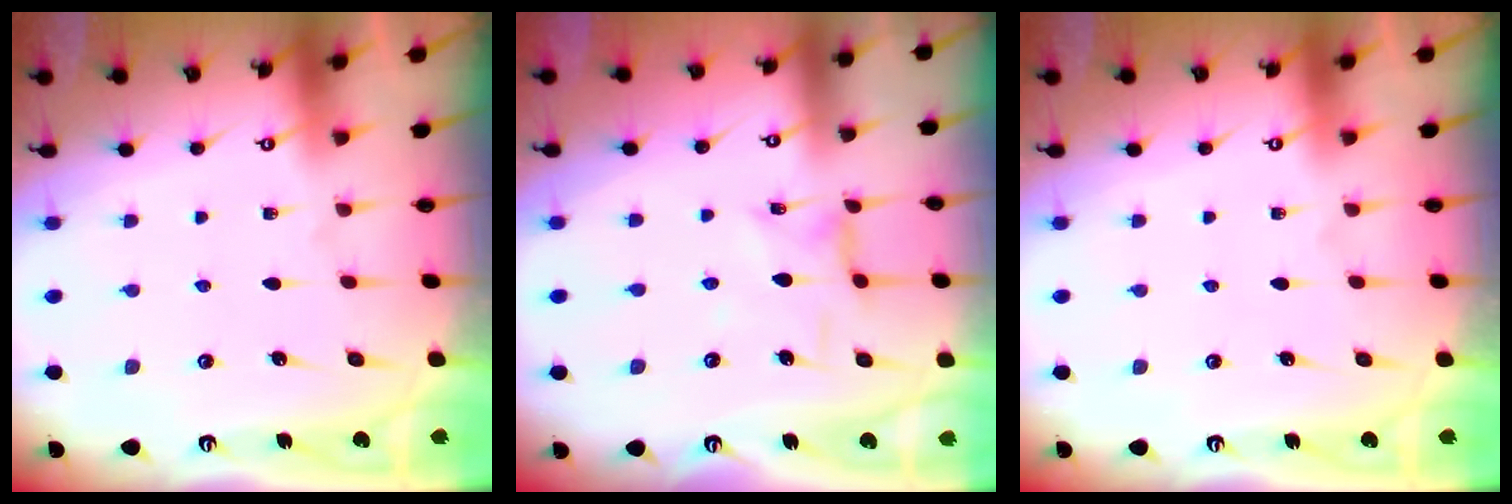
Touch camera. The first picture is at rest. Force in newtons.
{"total": 2.4, "press": 2.4, "slide": 0.3}
{"total": 0.0}